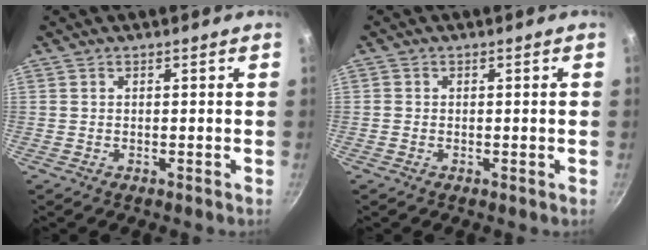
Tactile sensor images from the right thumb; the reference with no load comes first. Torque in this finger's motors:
{"motor_torque": [-0.28, -0.40, 0.35, -0.13, 0.06]}